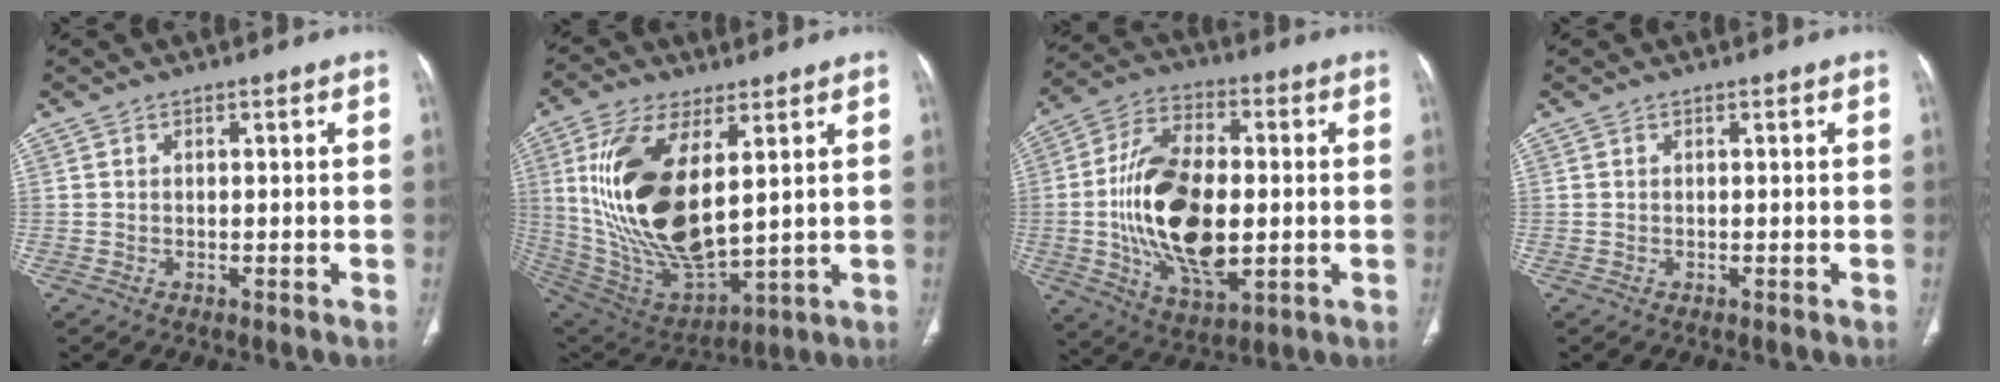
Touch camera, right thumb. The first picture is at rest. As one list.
[{"total": 22.5, "force": [5.1, 10.4, 19.3], "torque": [-0.378, -0.032, 0.112]}, {"total": 20.4, "force": [-1.2, 10.8, 17.3], "torque": [-0.317, 0.001, -0.014]}, {"total": 0.0}]